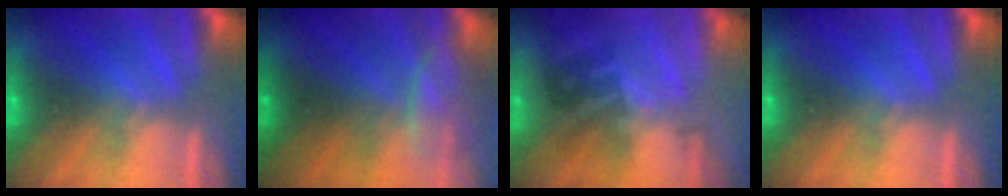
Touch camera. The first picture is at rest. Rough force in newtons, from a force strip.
{"total": 2.8}
{"total": 2.2}
{"total": 0.0}